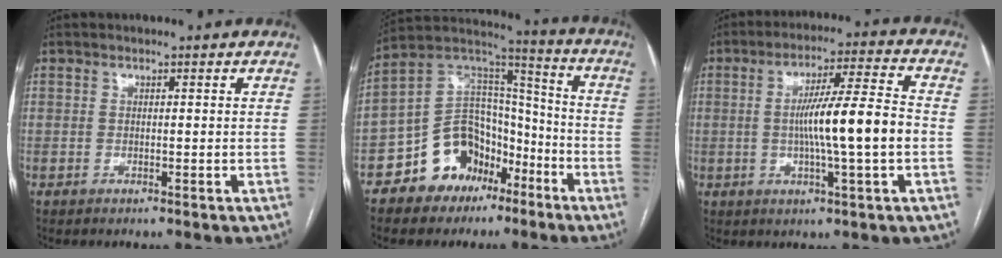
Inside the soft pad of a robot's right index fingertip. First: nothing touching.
{"total": 14.2, "force": [-8.0, 9.9, 6.2], "torque": [-0.114, 0.065, -0.135]}
{"total": 11.8, "force": [-1.1, -0.2, 11.7], "torque": [-0.197, 0.008, -0.022]}